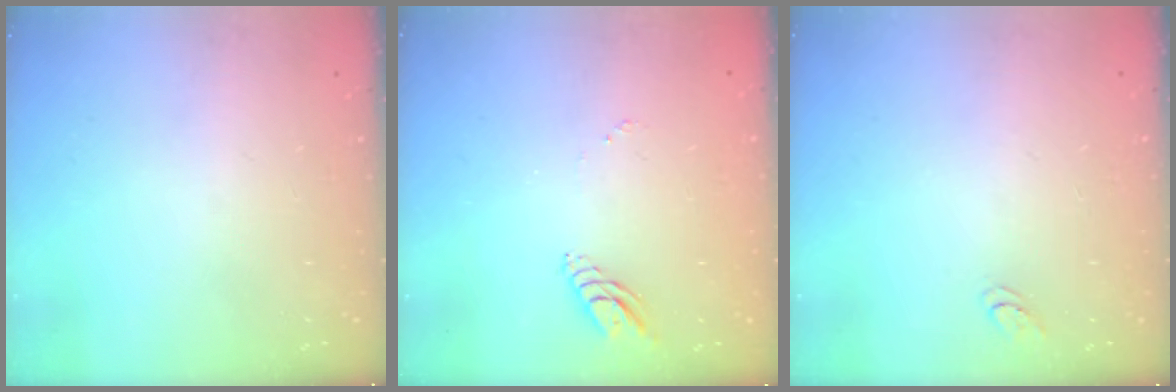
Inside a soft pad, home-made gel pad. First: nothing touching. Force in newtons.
{"total": 5.8, "press": 5.8, "slide": 0.4}
{"total": 4.2, "press": 4.2, "slide": 0.4}